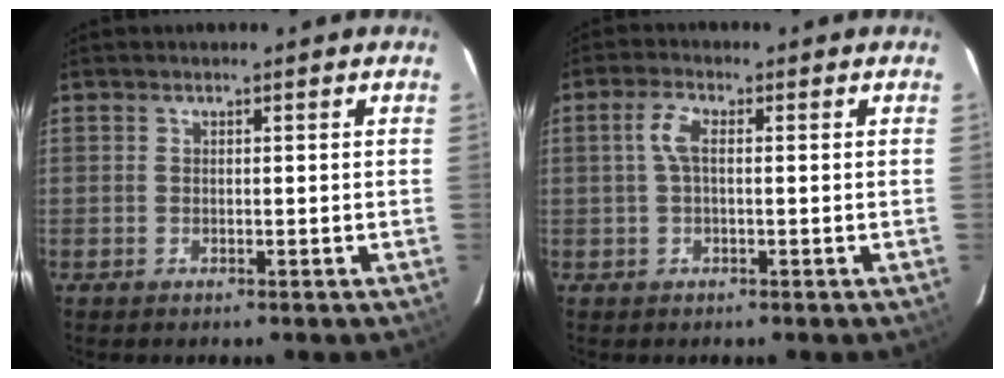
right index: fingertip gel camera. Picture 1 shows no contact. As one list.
[{"total": 3.4, "force": [0.2, 1.3, 3.1], "torque": [-0.066, 0.009, 0.005]}]